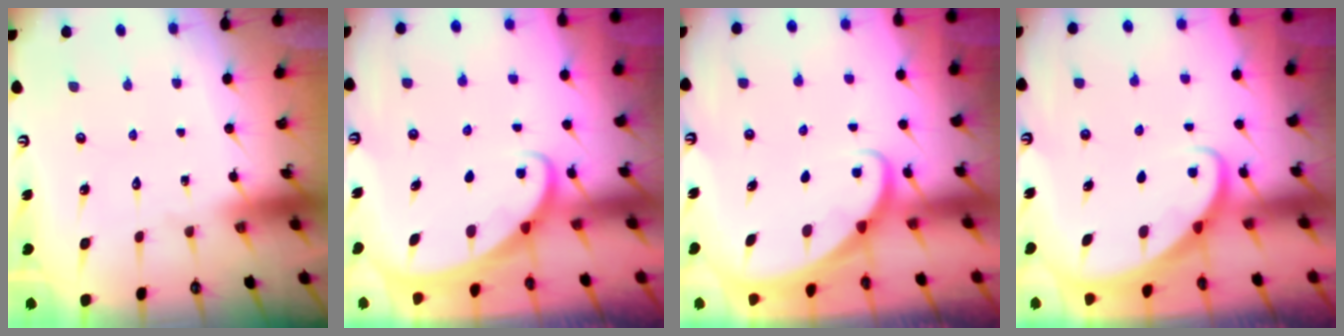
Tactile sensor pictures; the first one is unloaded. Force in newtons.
{"total": 1.6, "press": 1.6, "slide": 0.1}
{"total": 1.8, "press": 1.7, "slide": 0.1}
{"total": 2.2, "press": 2.2, "slide": 0.3}